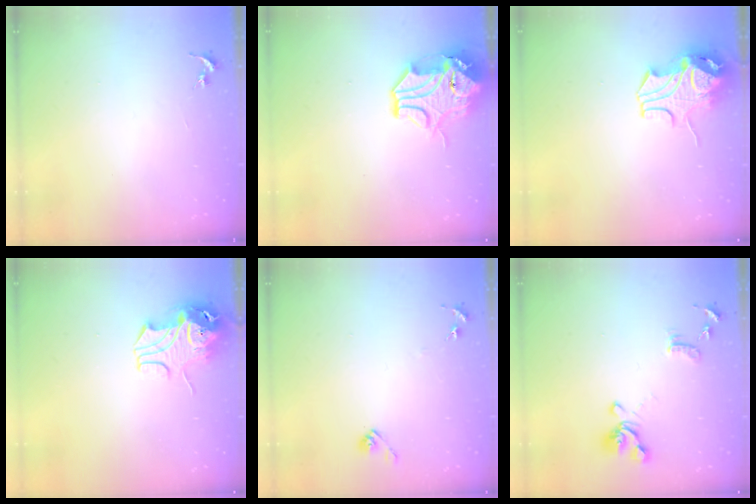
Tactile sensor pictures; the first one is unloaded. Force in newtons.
{"total": 13.7, "press": 13.5, "slide": 1.8}
{"total": 10.5, "press": 10.3, "slide": 1.7}
{"total": 9.1, "press": 9.0, "slide": 1.4}
{"total": 6.2, "press": 6.2, "slide": 0.5}
{"total": 13.1, "press": 13.0, "slide": 1.2}